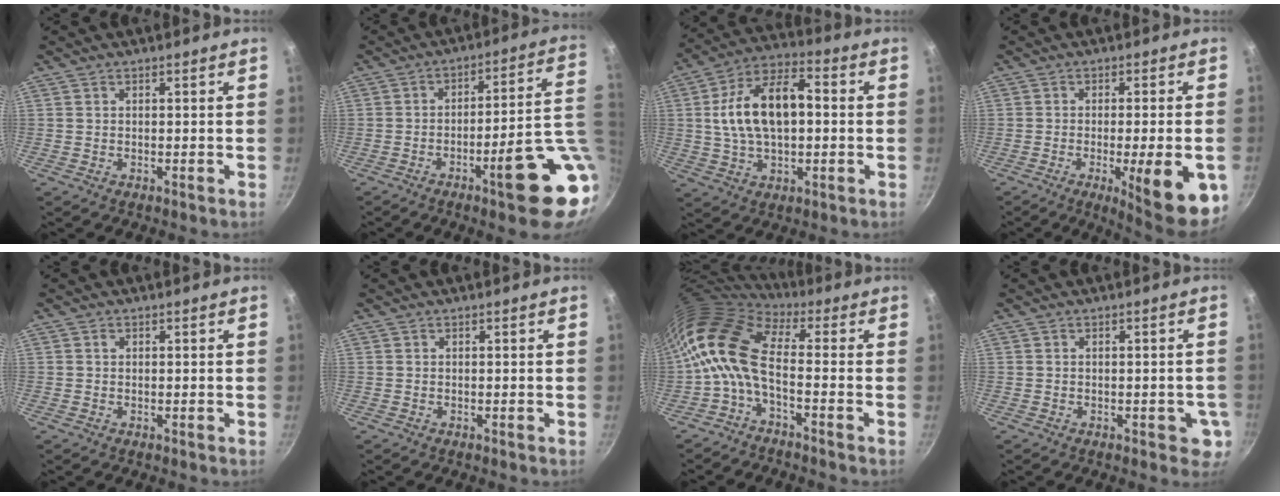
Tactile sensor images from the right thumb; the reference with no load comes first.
{"total": 17.8, "force": [-4.2, 3.9, 16.8], "torque": [-0.194, 0.020, -0.052]}
{"total": 16.7, "force": [1.2, 9.4, 13.8], "torque": [-0.226, 0.031, 0.011]}
{"total": 14.3, "force": [-4.7, 3.1, 13.1], "torque": [-0.158, 0.005, -0.057]}
{"total": 0.7, "force": [0.3, 0.6, 0.3], "torque": [-0.004, 0.003, 0.004]}
{"total": 0.0}
{"total": 11.0, "force": [-1.2, 4.9, 9.7], "torque": [-0.194, 0.024, -0.040]}
{"total": 3.8, "force": [-1.0, 2.2, 3.0], "torque": [-0.016, 0.003, -0.012]}